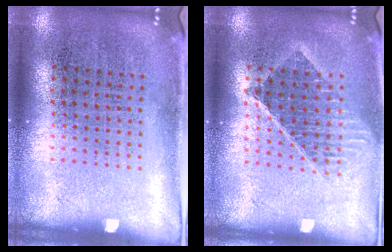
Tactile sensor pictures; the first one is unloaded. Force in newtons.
{"total": 1.5, "press": 1.3, "slide": 0.7}